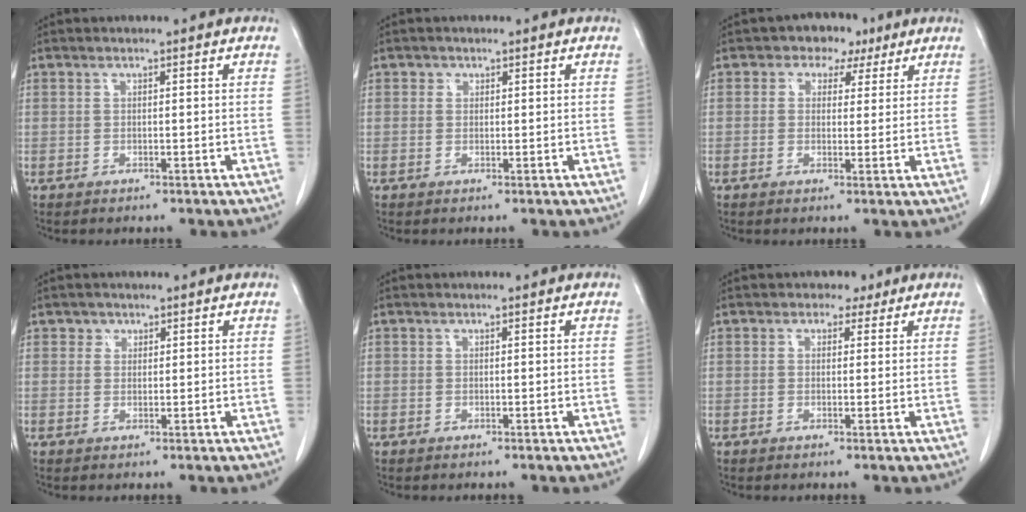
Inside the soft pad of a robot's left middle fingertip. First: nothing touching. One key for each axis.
{"total": 0.8, "fx": 0.3, "fy": 0.7, "fz": 0.1, "tx": 0.008, "ty": 0.001, "tz": 0.003}
{"total": 4.9, "fx": 2.7, "fy": 3.6, "fz": 1.8, "tx": -0.015, "ty": 0.019, "tz": 0.035}
{"total": 1.2, "fx": 0.7, "fy": 1.0, "fz": 0.1, "tx": 0.011, "ty": -0.002, "tz": 0.006}
{"total": 0.0}
{"total": 2.2, "fx": 1.3, "fy": 1.7, "fz": 0.5, "tx": -0.002, "ty": 0.006, "tz": 0.013}